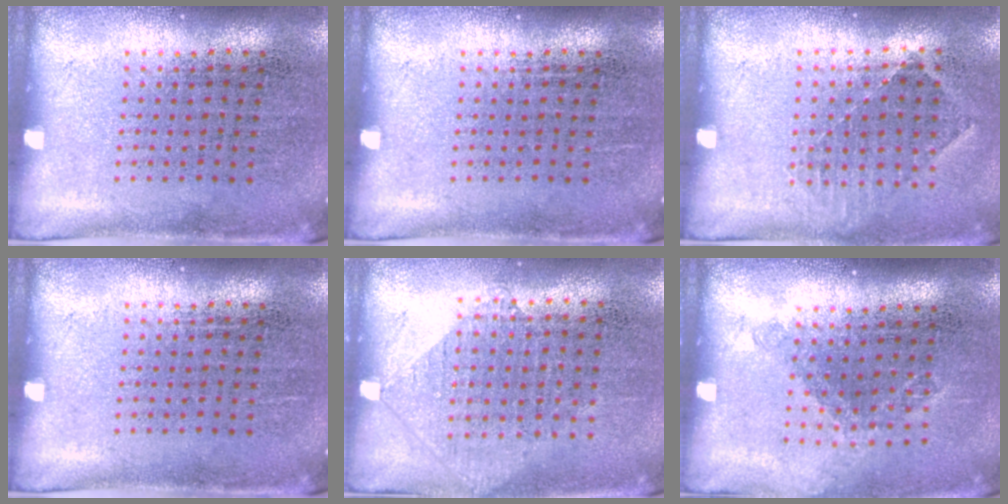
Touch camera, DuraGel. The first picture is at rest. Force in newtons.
{"total": 0.0}
{"total": 0.9, "press": 0.8, "slide": 0.3}
{"total": 0.0}
{"total": 0.9, "press": 0.9, "slide": 0.3}
{"total": 1.2, "press": 0.9, "slide": 0.7}